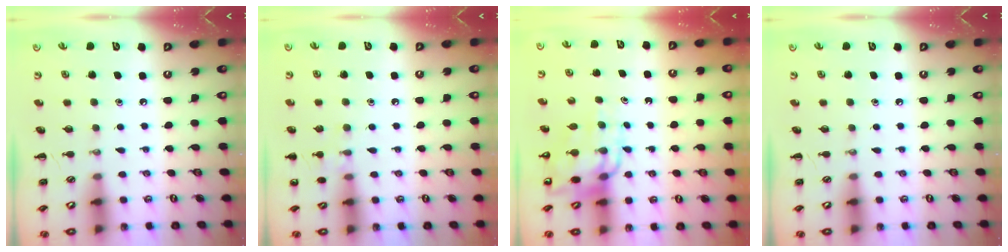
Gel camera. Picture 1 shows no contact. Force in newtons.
{"total": 7.0, "press": 6.6, "slide": 2.1}
{"total": 11.3, "press": 10.8, "slide": 3.2}
{"total": 0.0}